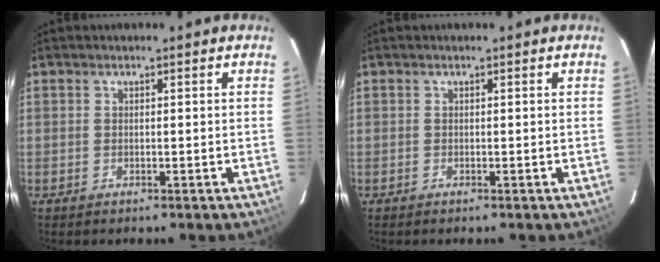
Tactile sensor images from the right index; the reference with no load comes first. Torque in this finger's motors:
{"motor_torque": [0.21, 0.21, -0.01, 0.01]}